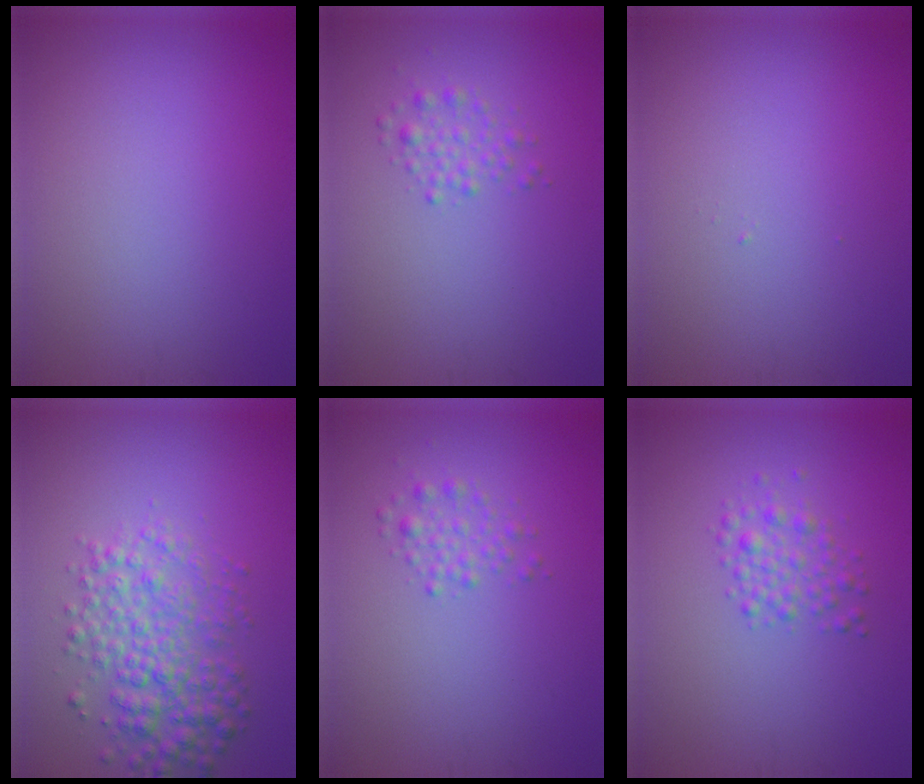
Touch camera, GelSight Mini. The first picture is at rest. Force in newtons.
{"total": 1.6, "press": 1.6, "slide": 0.1}
{"total": 0.0}
{"total": 5.0, "press": 5.0, "slide": 0.1}
{"total": 1.6, "press": 1.6, "slide": 0.1}
{"total": 2.2, "press": 2.2, "slide": 0.1}